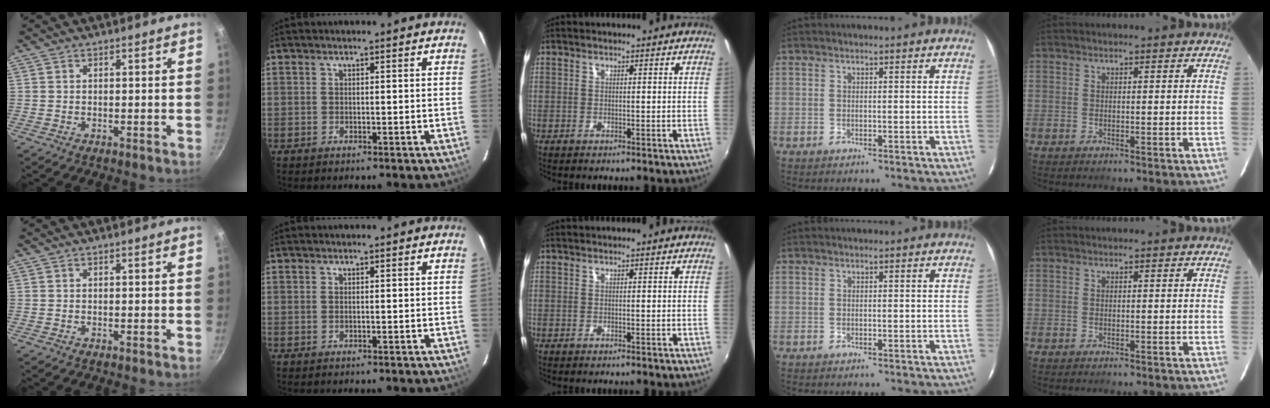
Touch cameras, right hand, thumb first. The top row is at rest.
{}